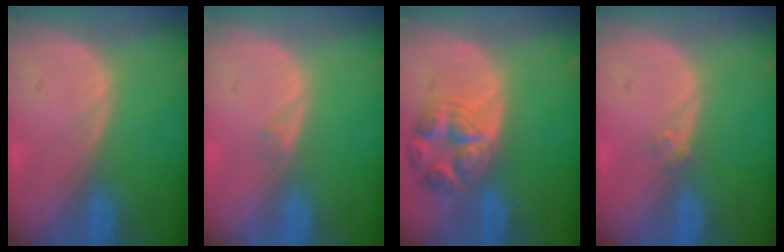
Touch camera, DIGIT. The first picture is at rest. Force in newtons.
{"total": 0.5, "press": 0.5, "slide": 0.1}
{"total": 7.8, "press": 7.0, "slide": 3.5}
{"total": 1.2, "press": 1.1, "slide": 0.6}